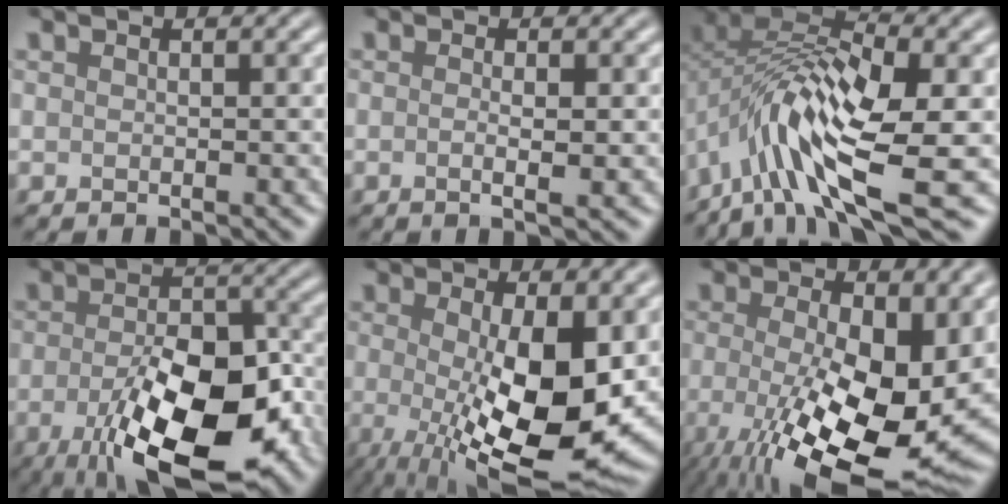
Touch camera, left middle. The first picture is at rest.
{"total": 1.7, "force": [-0.1, 0.4, 1.6], "torque": [-0.026, -0.003, -0.001]}
{"total": 11.7, "force": [-4.0, 4.2, 10.2], "torque": [-0.182, 0.009, -0.072]}
{"total": 11.7, "force": [-5.0, 4.7, 9.4], "torque": [-0.171, -0.012, -0.075]}
{"total": 11.0, "force": [-1.1, 3.2, 10.4], "torque": [-0.171, -0.023, -0.007]}
{"total": 14.4, "force": [-3.2, 5.4, 13.0], "torque": [-0.208, -0.026, -0.037]}